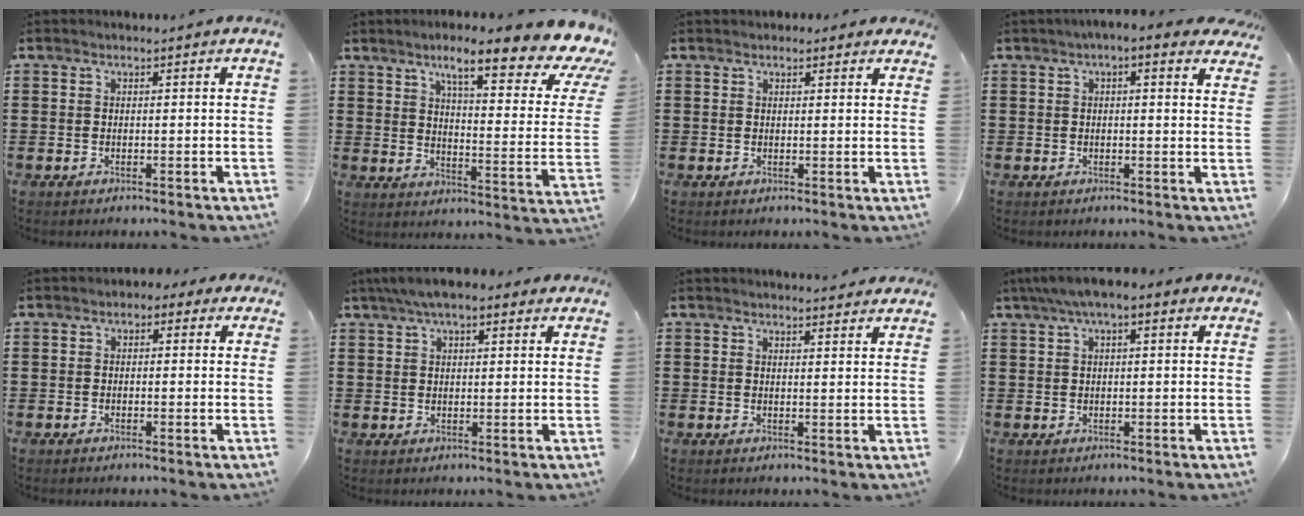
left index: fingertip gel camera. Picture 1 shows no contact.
{"total": 12.4, "force": [8.5, 1.3, 8.9], "torque": [-0.149, -0.057, 0.128]}
{"total": 1.8, "force": [1.4, 1.1, 0.1], "torque": [0.001, 0.003, 0.027]}
{"total": 2.6, "force": [1.6, 1.1, 1.8], "torque": [-0.041, 0.004, 0.025]}
{"total": 1.2, "force": [-0.6, 0.9, 0.6], "torque": [-0.015, 0.005, -0.015]}
{"total": 4.9, "force": [3.4, 1.6, 3.2], "torque": [-0.069, 0.006, 0.061]}
{"total": 2.1, "force": [2.1, 0.0, 0.3], "torque": [-0.011, -0.002, 0.040]}
{"total": 3.7, "force": [1.5, 1.2, 3.2], "torque": [-0.062, 0.009, 0.025]}